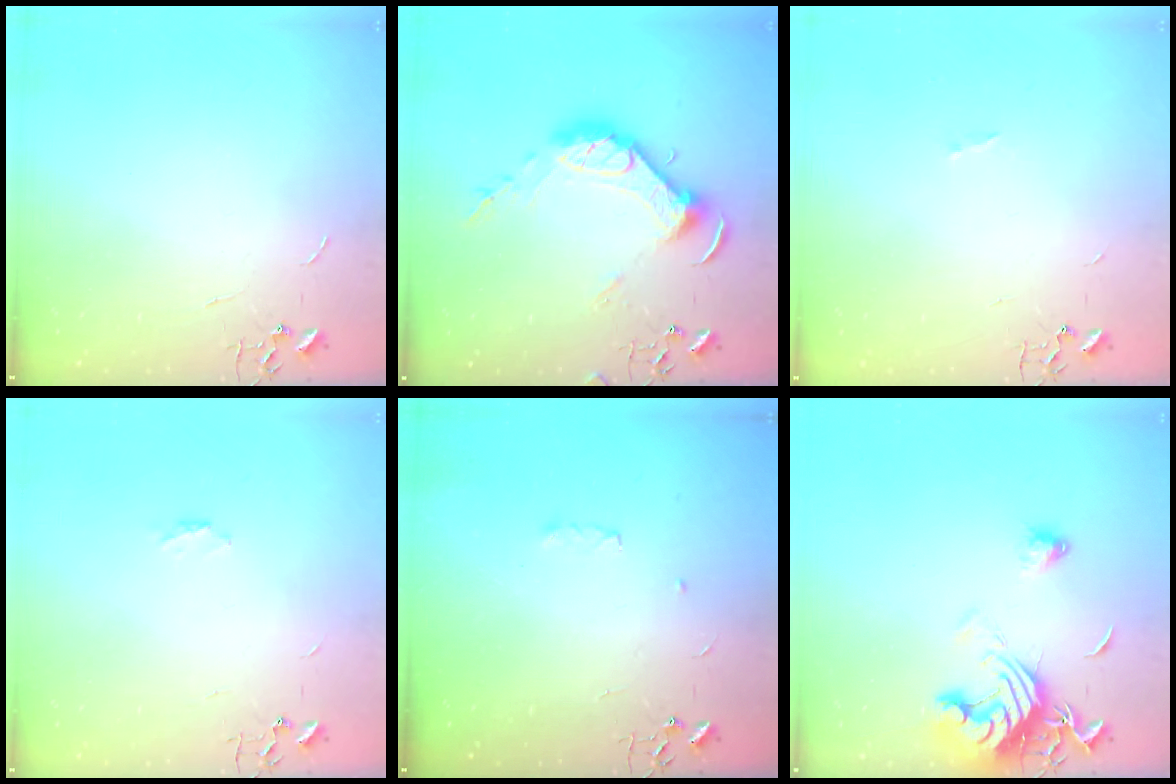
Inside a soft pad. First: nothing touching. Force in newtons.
{"total": 15.8, "press": 15.7, "slide": 1.6}
{"total": 0.8, "press": 0.8, "slide": 0.2}
{"total": 3.6, "press": 3.5, "slide": 1.1}
{"total": 3.4, "press": 3.3, "slide": 0.6}
{"total": 14.2, "press": 14.1, "slide": 1.8}